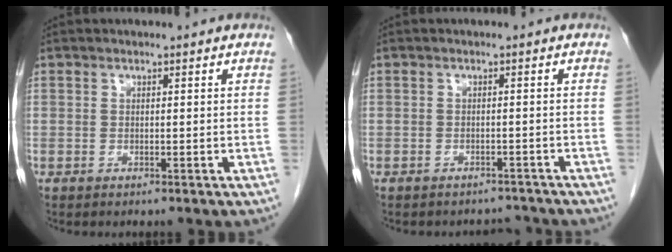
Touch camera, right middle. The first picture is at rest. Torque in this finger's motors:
{"motor_torque": [-0.25, -0.18, -0.01, 0.00]}